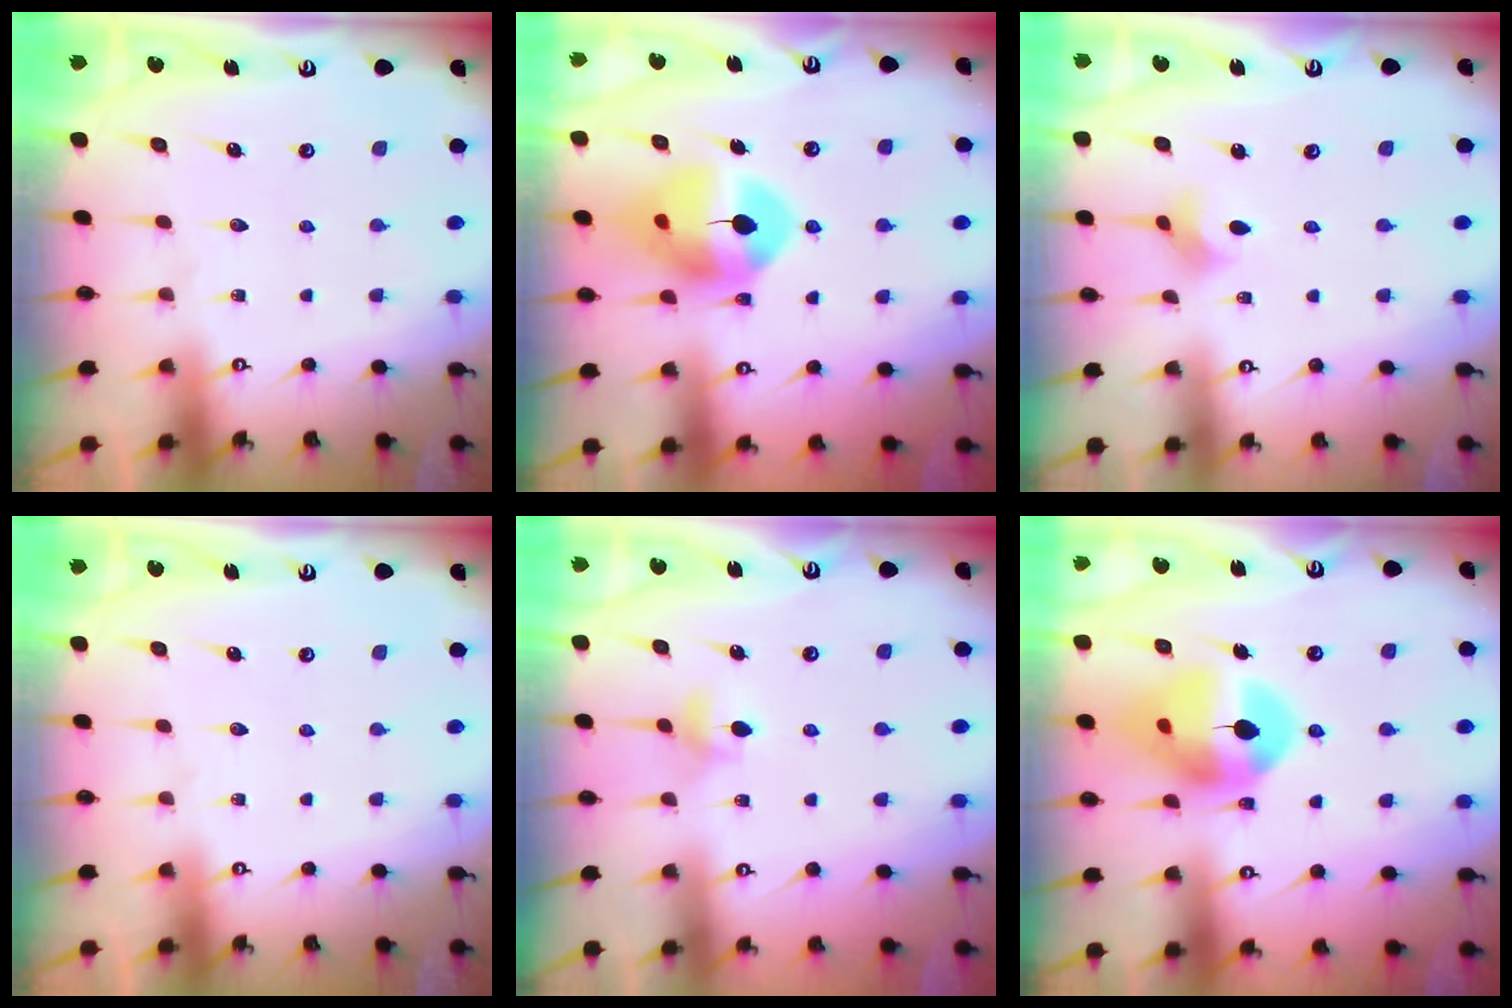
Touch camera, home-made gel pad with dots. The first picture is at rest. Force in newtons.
{"total": 13.3, "press": 13.2, "slide": 1.7}
{"total": 2.8, "press": 2.7, "slide": 0.6}
{"total": 0.0}
{"total": 4.3, "press": 4.2, "slide": 0.7}
{"total": 14.2, "press": 14.1, "slide": 1.7}